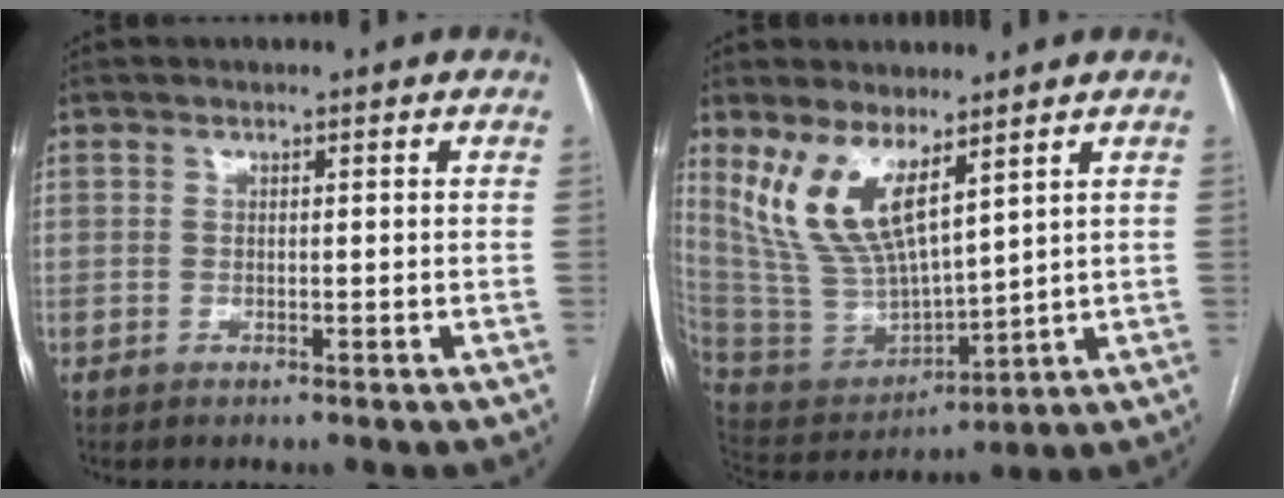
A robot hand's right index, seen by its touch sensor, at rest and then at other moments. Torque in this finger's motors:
{"motor_torque": [0.38, 0.24, 0.36, 0.21]}